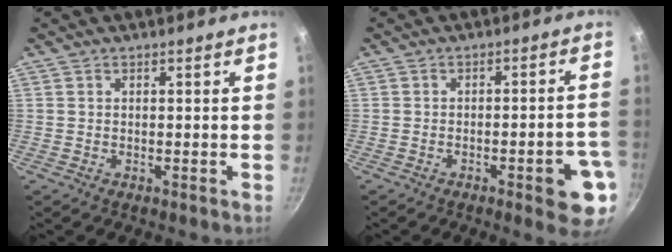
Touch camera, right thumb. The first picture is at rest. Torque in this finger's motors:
{"motor_torque": [1.52, 1.17, 1.19, -0.59, 0.22]}